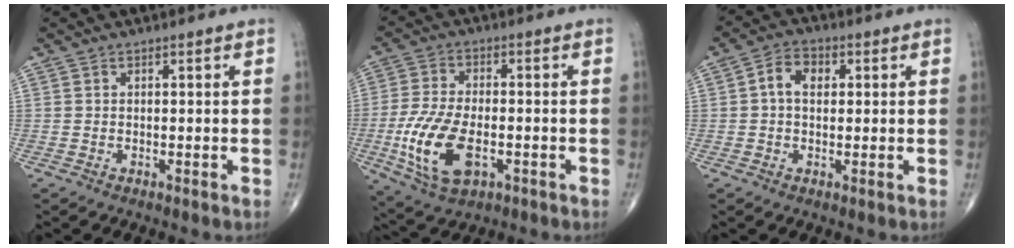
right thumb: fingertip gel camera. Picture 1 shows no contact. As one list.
[{"total": 13.4, "force": [-3.6, 6.9, 10.9], "torque": [-0.226, 0.000, -0.061]}, {"total": 5.2, "force": [0.8, 3.6, 3.7], "torque": [-0.057, 0.016, 0.007]}]